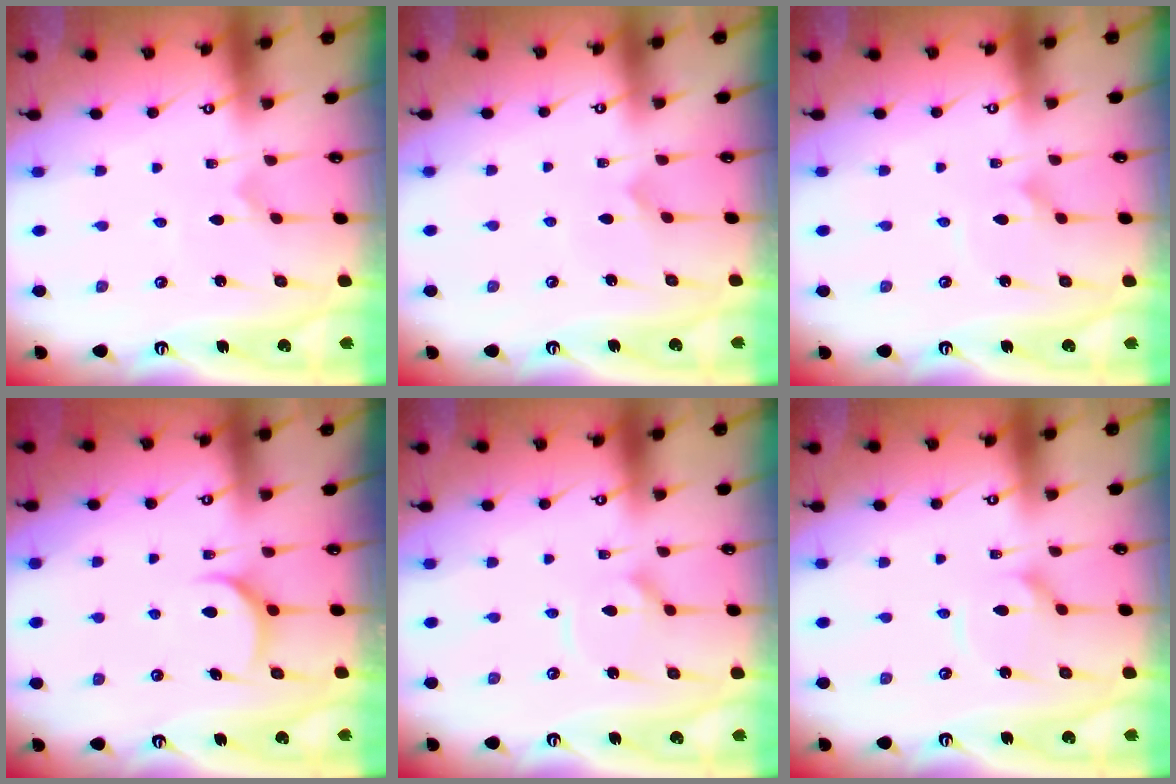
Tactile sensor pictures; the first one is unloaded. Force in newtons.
{"total": 2.8, "press": 2.8, "slide": 0.3}
{"total": 1.5, "press": 1.5, "slide": 0.0}
{"total": 7.5, "press": 7.4, "slide": 1.0}
{"total": 4.7, "press": 4.7, "slide": 0.5}
{"total": 2.7, "press": 2.7, "slide": 0.3}